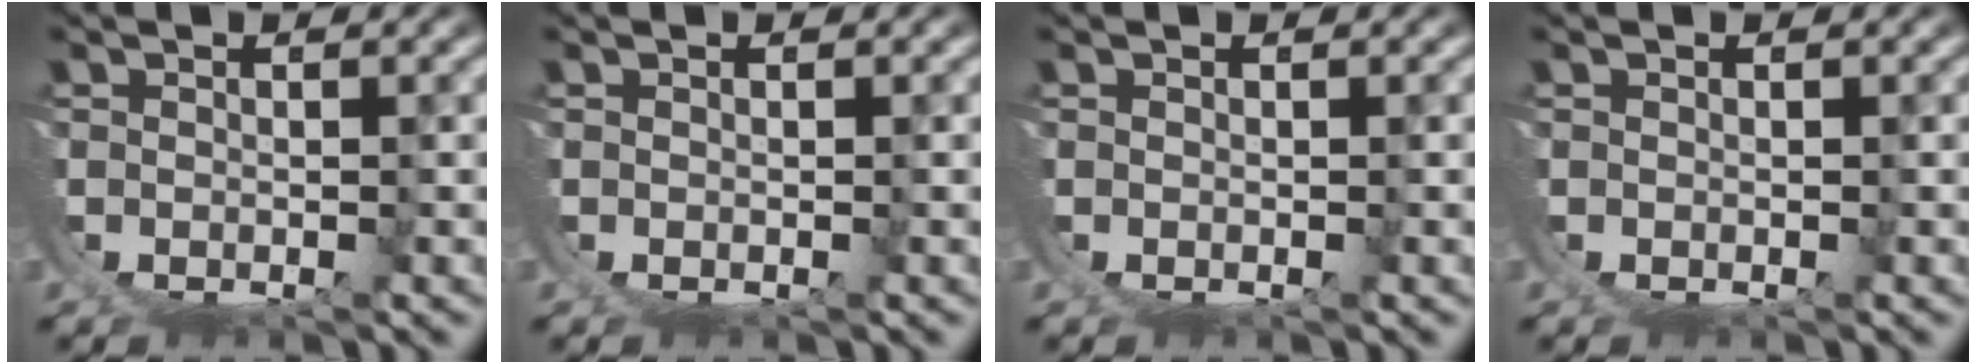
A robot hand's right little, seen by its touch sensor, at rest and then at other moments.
{"total": 0.0}
{"total": 0.0}
{"total": 0.0}